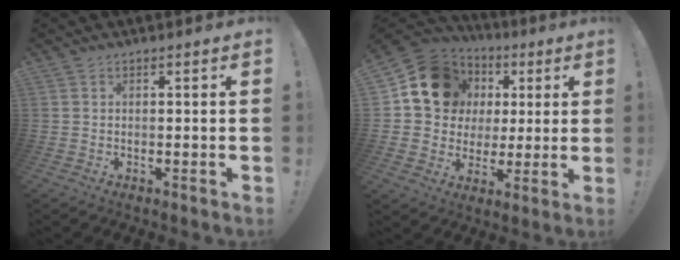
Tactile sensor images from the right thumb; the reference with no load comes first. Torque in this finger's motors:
{"motor_torque": [0.38, 0.95, 0.85, -0.53, 0.34]}